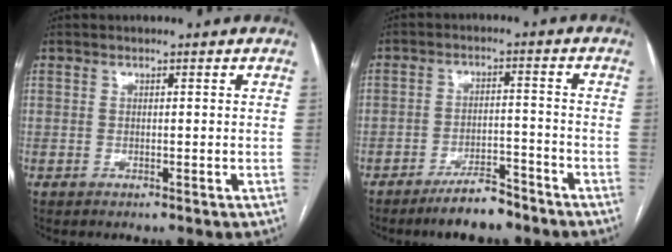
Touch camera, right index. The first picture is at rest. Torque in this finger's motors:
{"motor_torque": [-0.04, 0.01, -0.10, -0.03]}